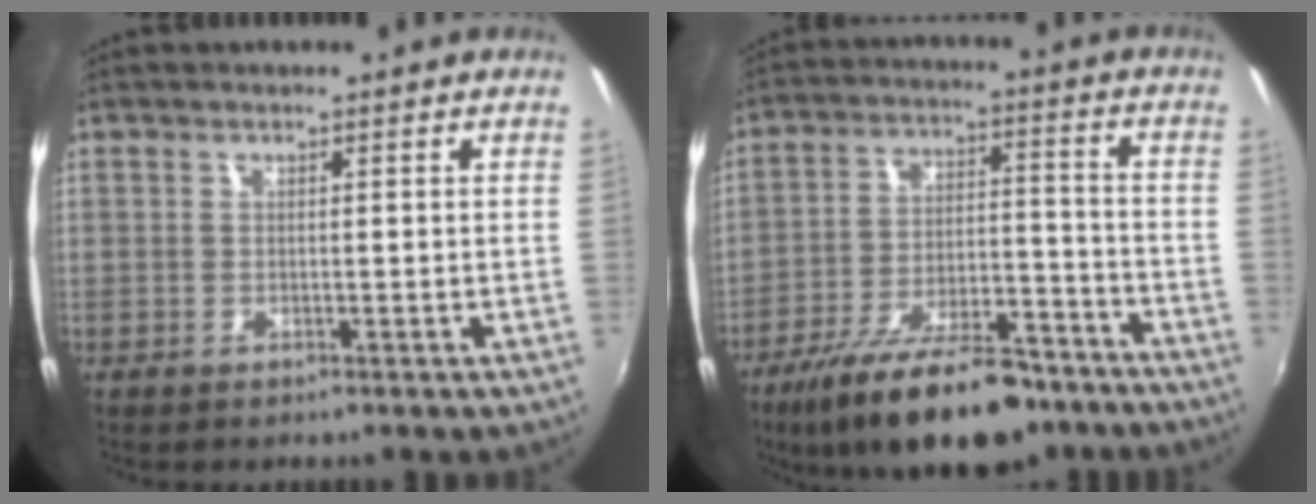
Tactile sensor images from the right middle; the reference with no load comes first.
{"total": 20.6, "force": [-15.3, 7.0, 11.9], "torque": [-0.215, -0.021, -0.230]}